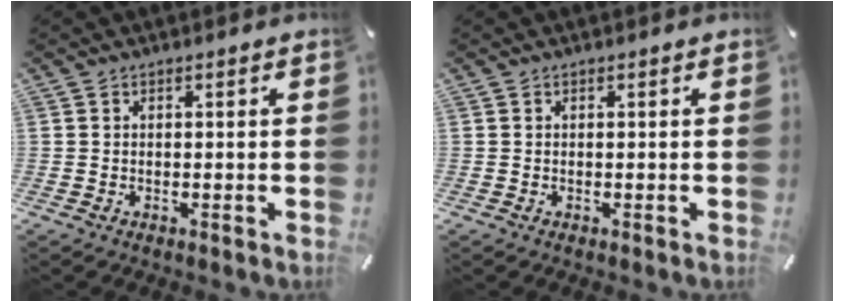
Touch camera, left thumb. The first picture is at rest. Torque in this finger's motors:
{"motor_torque": [-0.02, -0.02, 0.00, 0.00, 0.00]}